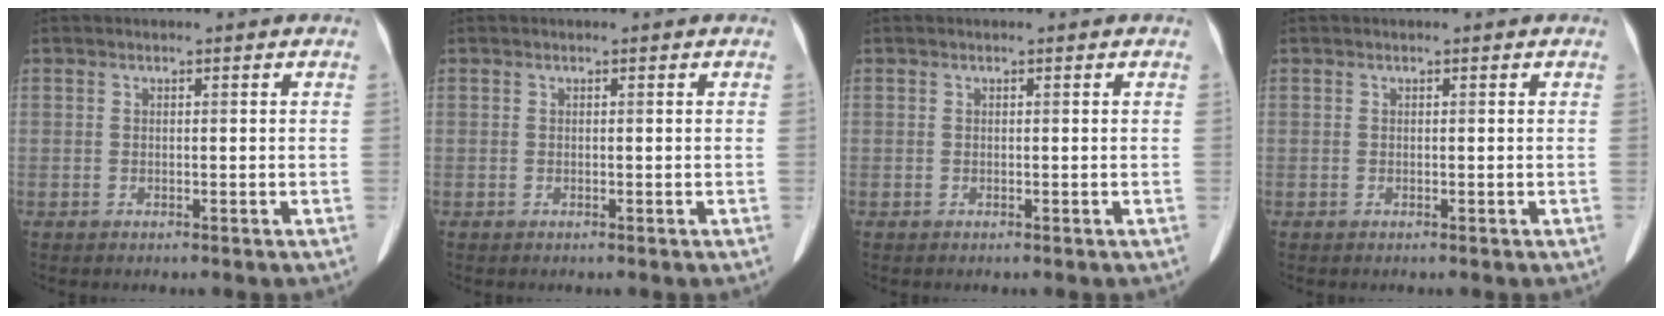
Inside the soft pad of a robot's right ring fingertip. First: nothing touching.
{"total": 0.0}
{"total": 0.0}
{"total": 0.0}